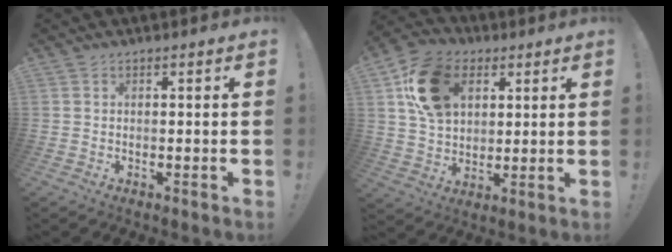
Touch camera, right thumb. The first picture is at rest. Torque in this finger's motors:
{"motor_torque": [1.63, 1.70, 0.29, 0.04, 0.28]}